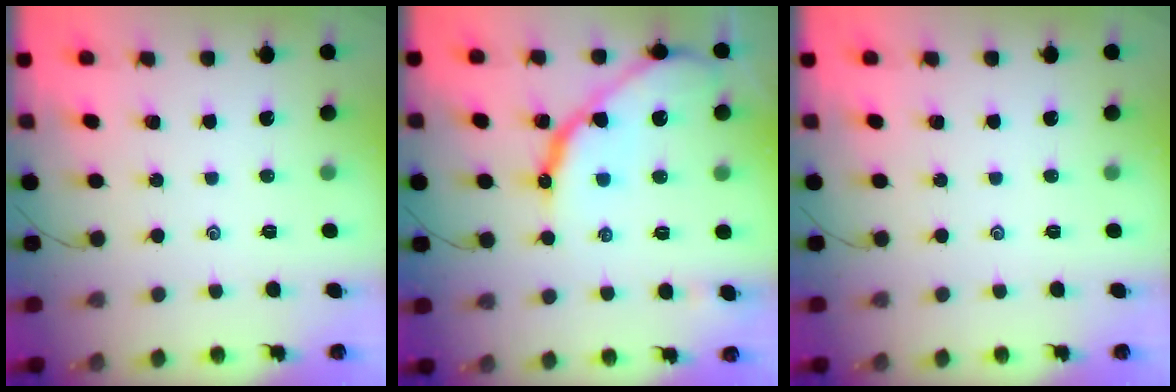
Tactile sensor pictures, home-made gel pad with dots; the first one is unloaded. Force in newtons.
{"total": 13.5, "press": 13.4, "slide": 1.2}
{"total": 0.0}